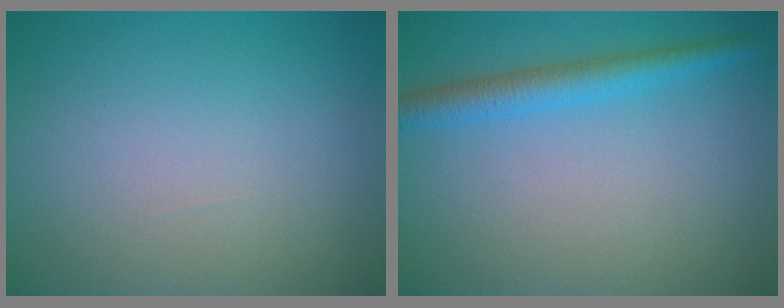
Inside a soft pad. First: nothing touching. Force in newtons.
{"total": 3.0, "press": 3.0, "slide": 0.0}